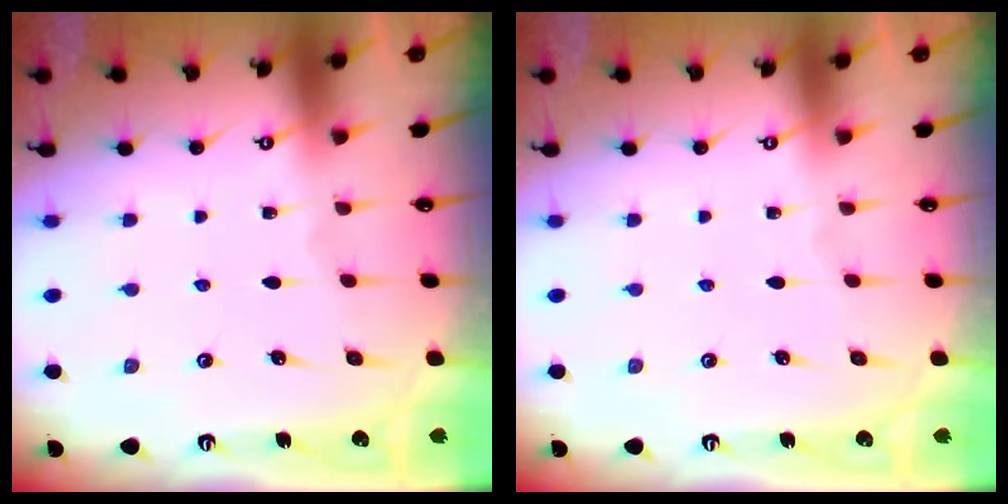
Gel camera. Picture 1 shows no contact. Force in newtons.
{"total": 0.0}